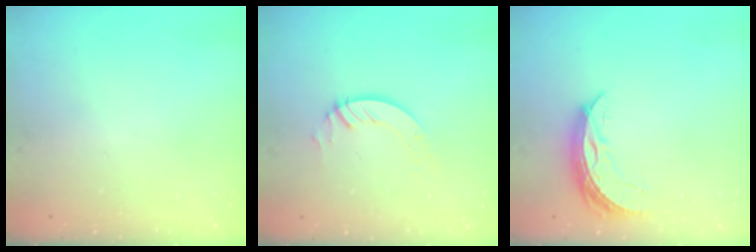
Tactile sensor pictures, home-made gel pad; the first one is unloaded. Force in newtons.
{"total": 3.4, "press": 3.4, "slide": 0.1}
{"total": 6.8, "press": 6.8, "slide": 0.4}